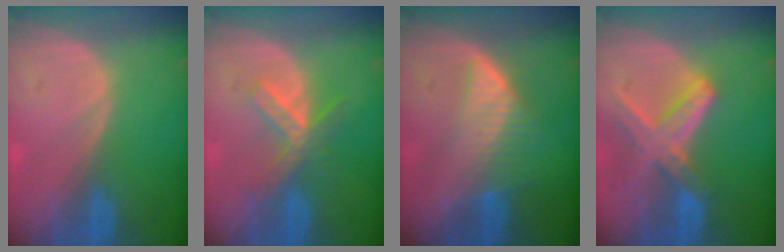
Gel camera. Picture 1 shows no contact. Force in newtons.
{"total": 5.1, "press": 5.1, "slide": 0.3}
{"total": 6.7, "press": 5.9, "slide": 3.2}
{"total": 8.2, "press": 7.3, "slide": 3.9}